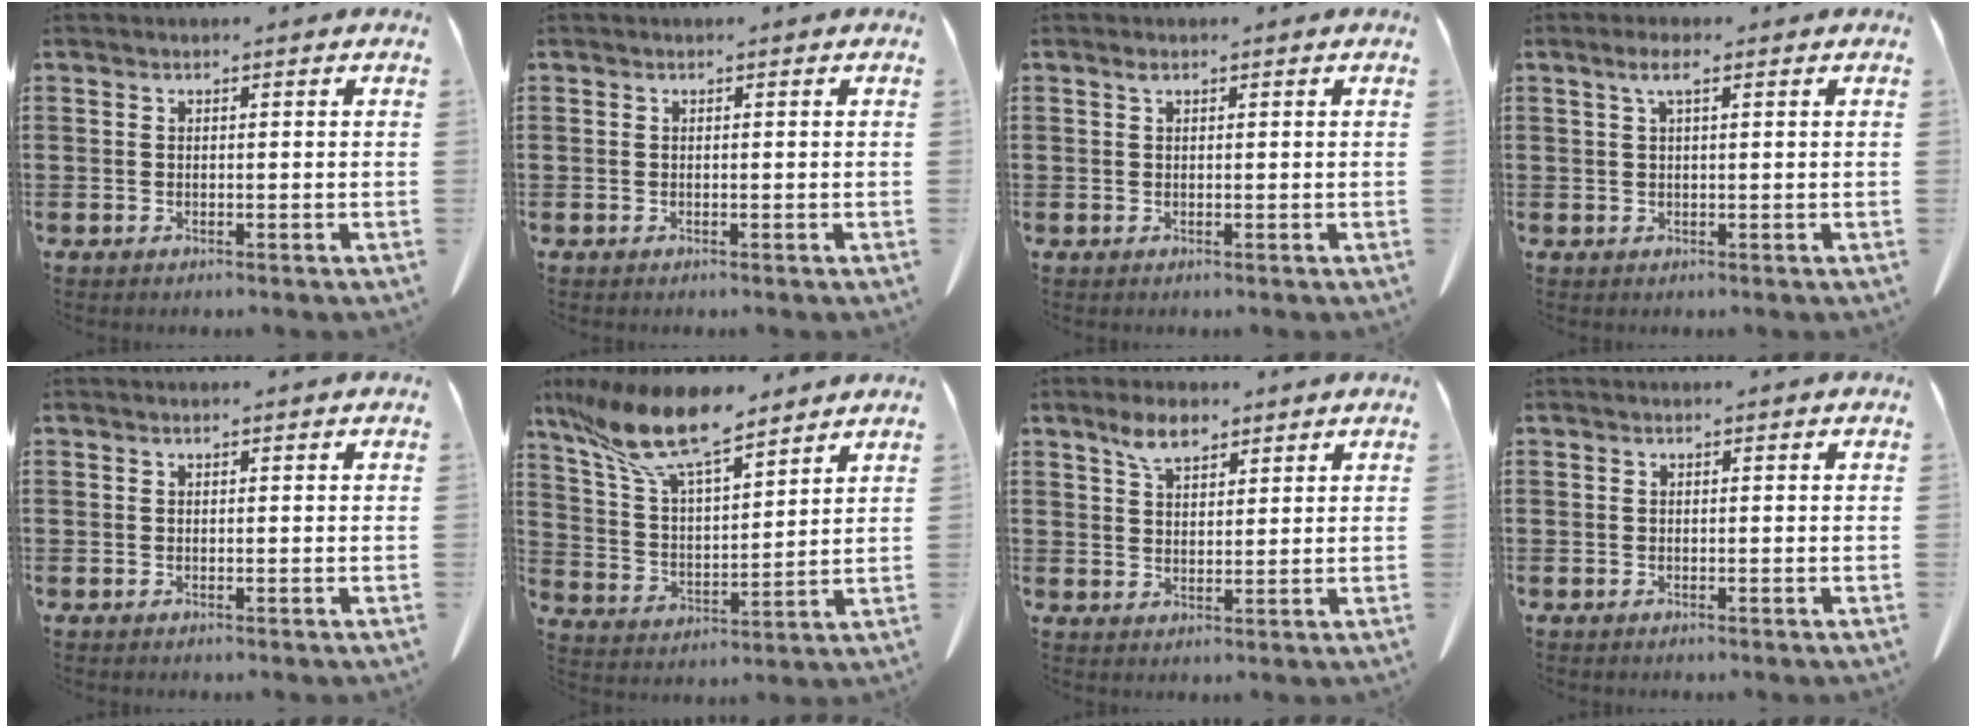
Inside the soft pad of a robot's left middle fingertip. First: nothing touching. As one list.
[{"total": 0.0}, {"total": 0.7, "force": [0.4, 0.3, 0.5], "torque": [-0.012, 0.000, 0.008]}, {"total": 2.8, "force": [1.3, 0.6, 2.4], "torque": [-0.050, 0.005, 0.021]}, {"total": 0.0}, {"total": 12.6, "force": [9.7, 2.3, 7.7], "torque": [-0.192, -0.048, 0.168]}, {"total": 4.5, "force": [3.2, 2.0, 2.6], "torque": [-0.059, 0.007, 0.058]}, {"total": 0.0}]